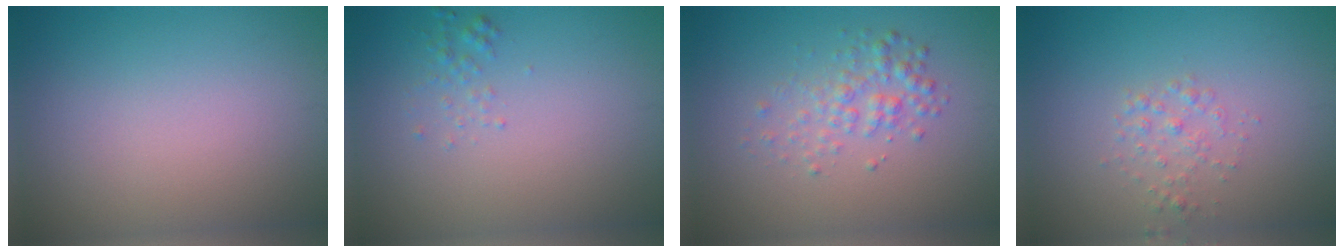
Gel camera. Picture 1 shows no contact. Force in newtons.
{"total": 1.0, "press": 1.0, "slide": 0.0}
{"total": 2.3, "press": 2.3, "slide": 0.1}
{"total": 1.4, "press": 1.4, "slide": 0.0}